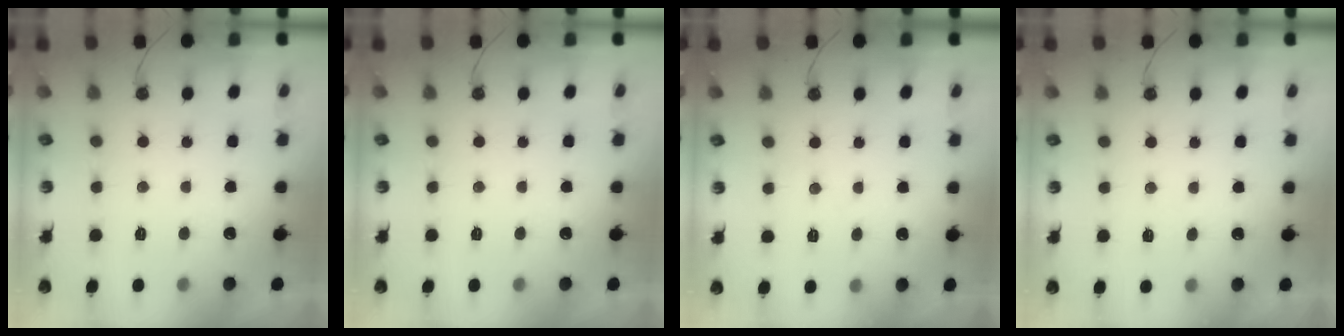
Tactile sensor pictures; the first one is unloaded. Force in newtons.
{"total": 0.0}
{"total": 3.2, "press": 3.1, "slide": 0.7}
{"total": 3.9, "press": 3.8, "slide": 0.6}